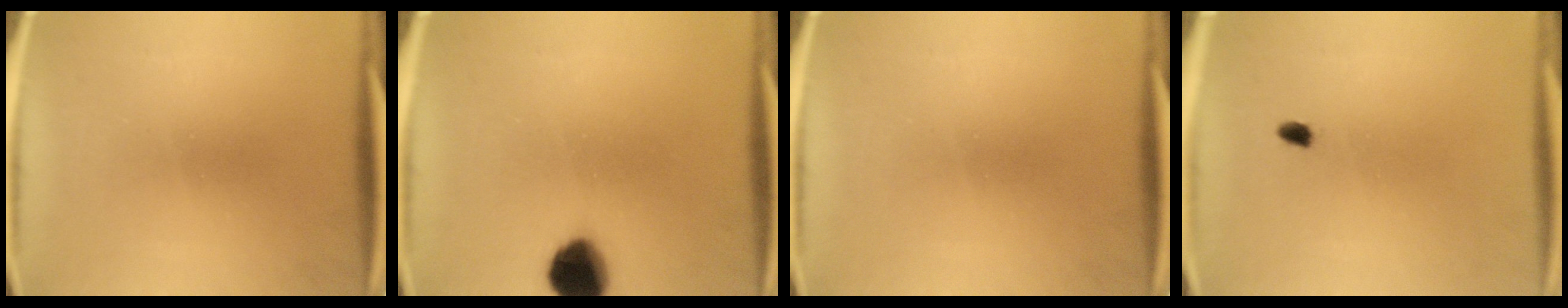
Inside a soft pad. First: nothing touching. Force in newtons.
{"total": 10.5}
{"total": 0.0}
{"total": 1.2}